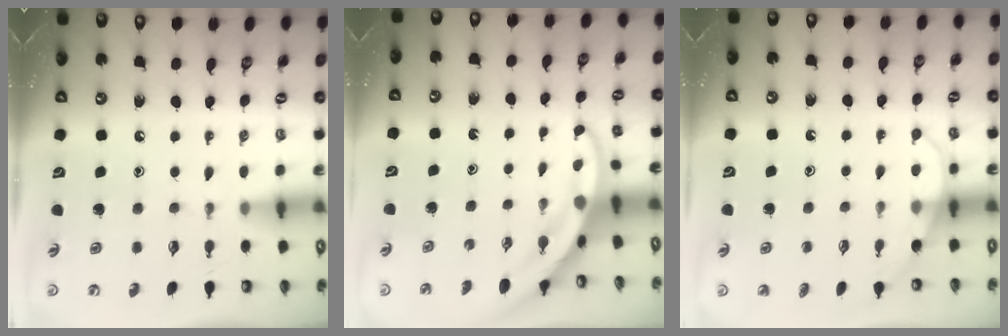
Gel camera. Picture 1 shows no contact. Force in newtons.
{"total": 3.1, "press": 3.1, "slide": 0.3}
{"total": 4.8, "press": 4.8, "slide": 0.4}